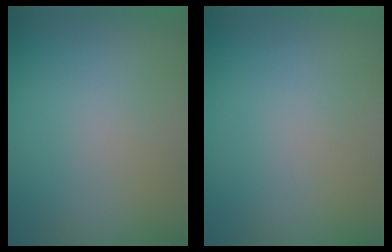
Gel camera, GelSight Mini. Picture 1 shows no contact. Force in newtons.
{"total": 0.0}